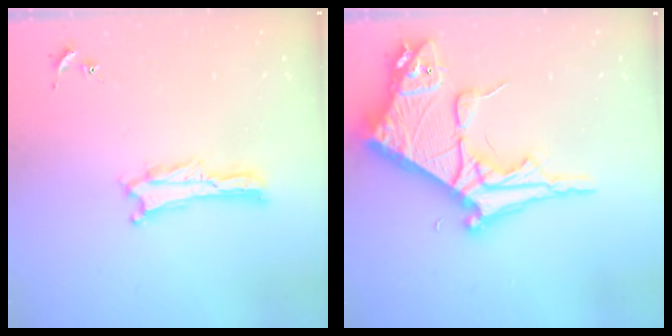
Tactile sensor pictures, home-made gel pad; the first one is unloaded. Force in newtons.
{"total": 15.7, "press": 15.6, "slide": 1.6}